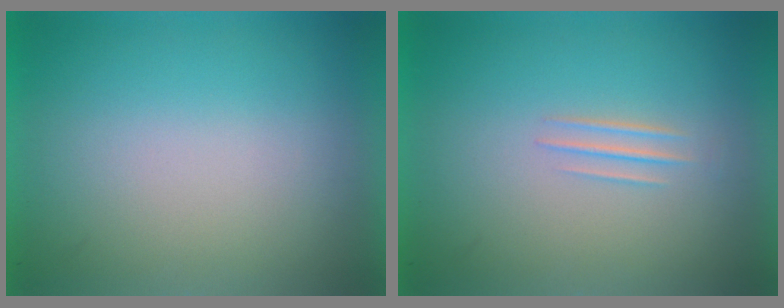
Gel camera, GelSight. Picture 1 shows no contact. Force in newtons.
{"total": 1.0}